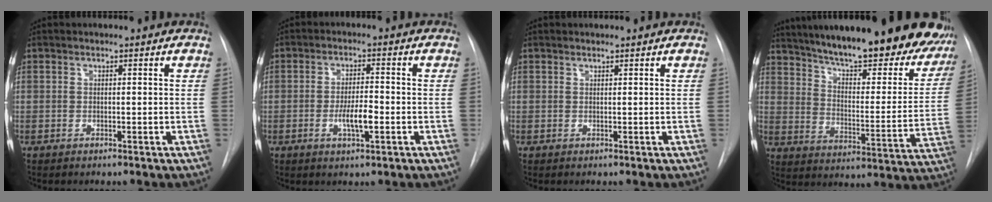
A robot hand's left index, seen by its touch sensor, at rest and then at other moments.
{"total": 4.7, "force": [-1.4, 1.0, 4.3], "torque": [-0.078, -0.004, -0.023]}
{"total": 0.0}
{"total": 31.5, "force": [25.8, 6.9, 16.8], "torque": [-0.244, -0.056, 0.332]}